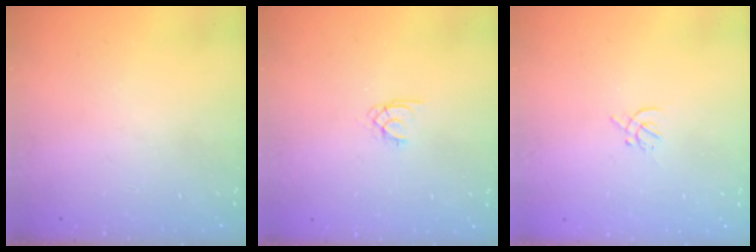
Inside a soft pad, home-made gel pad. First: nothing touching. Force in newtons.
{"total": 1.8, "press": 1.8, "slide": 0.3}
{"total": 1.4, "press": 1.3, "slide": 0.5}